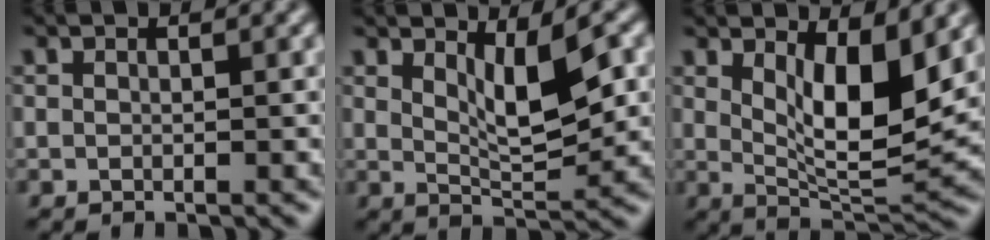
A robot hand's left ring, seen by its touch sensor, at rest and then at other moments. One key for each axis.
{"total": 4.4, "fx": 1.9, "fy": 1.2, "fz": 3.8, "tx": -0.062, "ty": -0.010, "tz": 0.034}
{"total": 7.0, "fx": 2.3, "fy": 2.3, "fz": 6.2, "tx": -0.103, "ty": -0.022, "tz": 0.044}